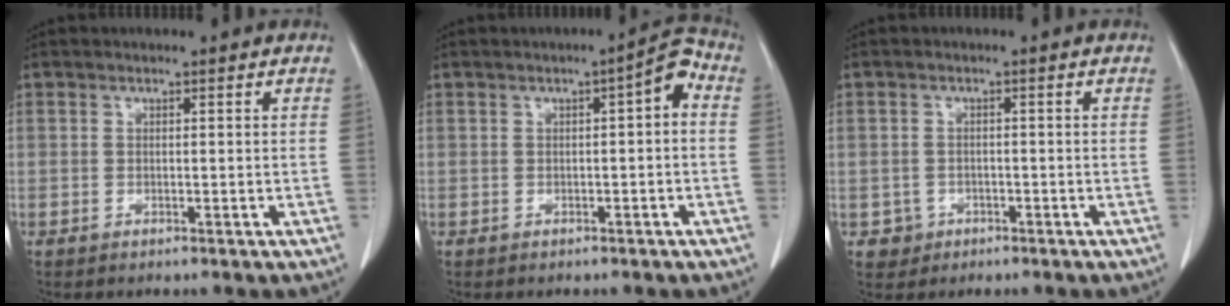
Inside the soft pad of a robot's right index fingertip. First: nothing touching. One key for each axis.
{"total": 4.3, "fx": 0.6, "fy": 0.8, "fz": 4.2, "tx": -0.052, "ty": 0.015, "tz": 0.003}
{"total": 2.8, "fx": -0.8, "fy": 2.7, "fz": 0.1, "tx": 0.007, "ty": 0.011, "tz": -0.009}